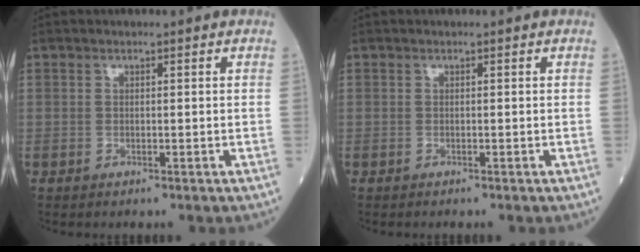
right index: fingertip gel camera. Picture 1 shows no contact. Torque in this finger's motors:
{"motor_torque": [-0.01, -0.01, 0.00, -0.03]}